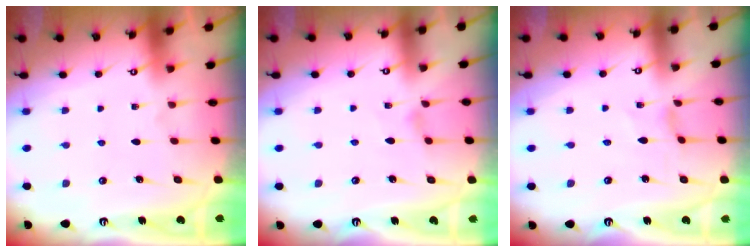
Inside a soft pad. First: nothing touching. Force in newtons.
{"total": 1.5, "press": 1.4, "slide": 0.4}
{"total": 0.8, "press": 0.8, "slide": 0.2}